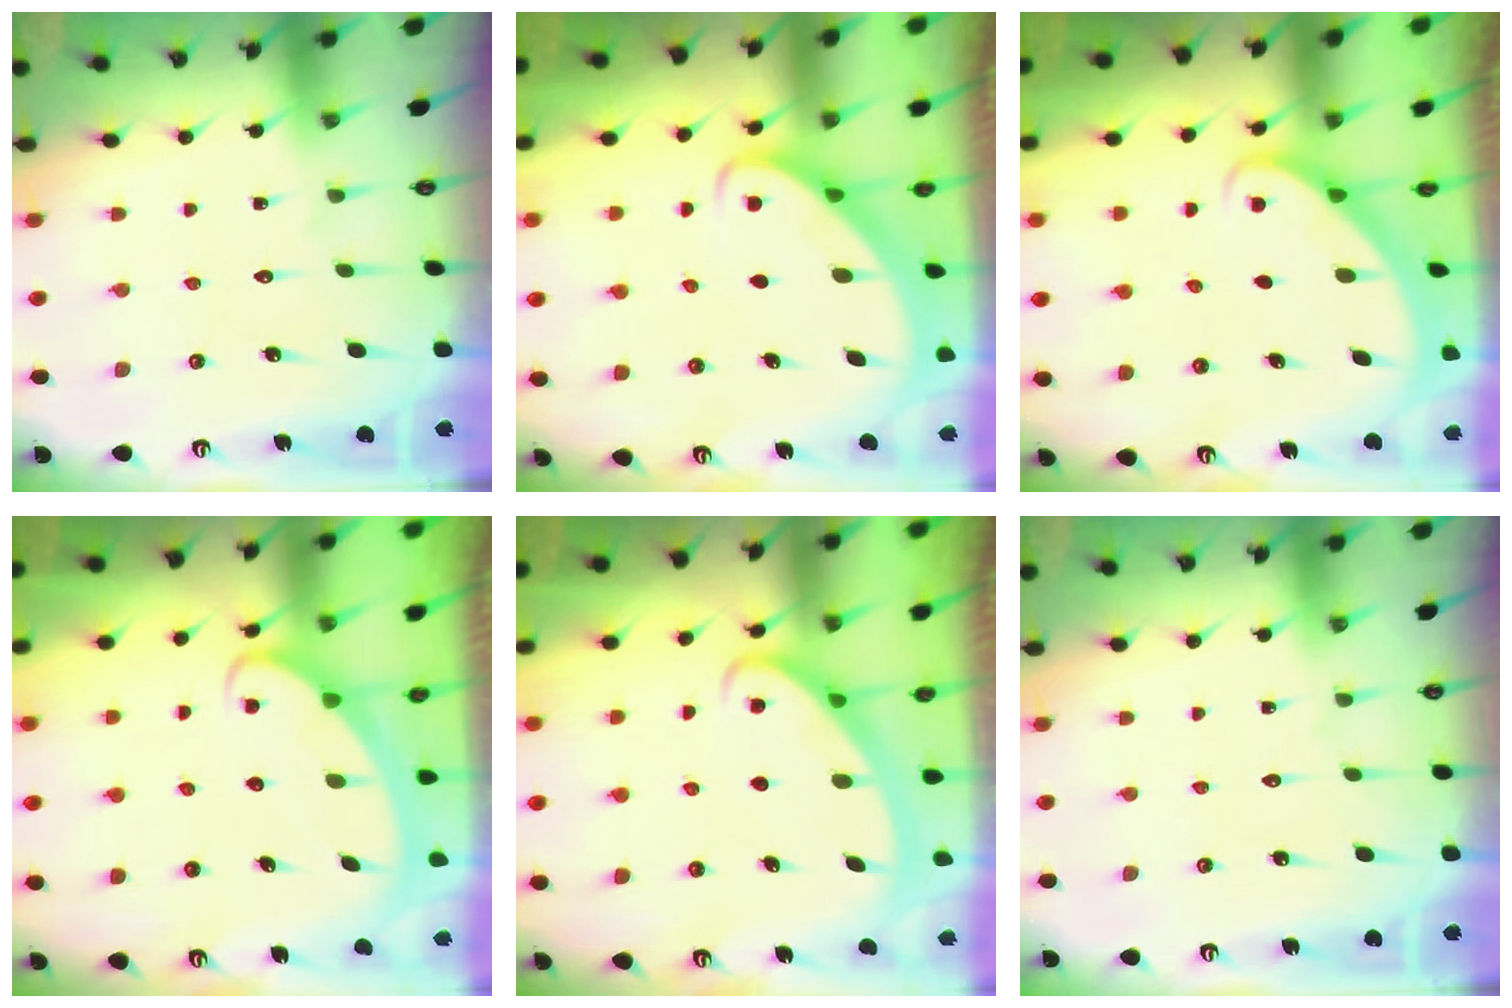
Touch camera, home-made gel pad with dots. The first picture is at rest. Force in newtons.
{"total": 2.7, "press": 2.7, "slide": 0.2}
{"total": 2.1, "press": 2.1, "slide": 0.1}
{"total": 2.3, "press": 2.3, "slide": 0.4}
{"total": 2.8, "press": 2.8, "slide": 0.4}
{"total": 0.0}